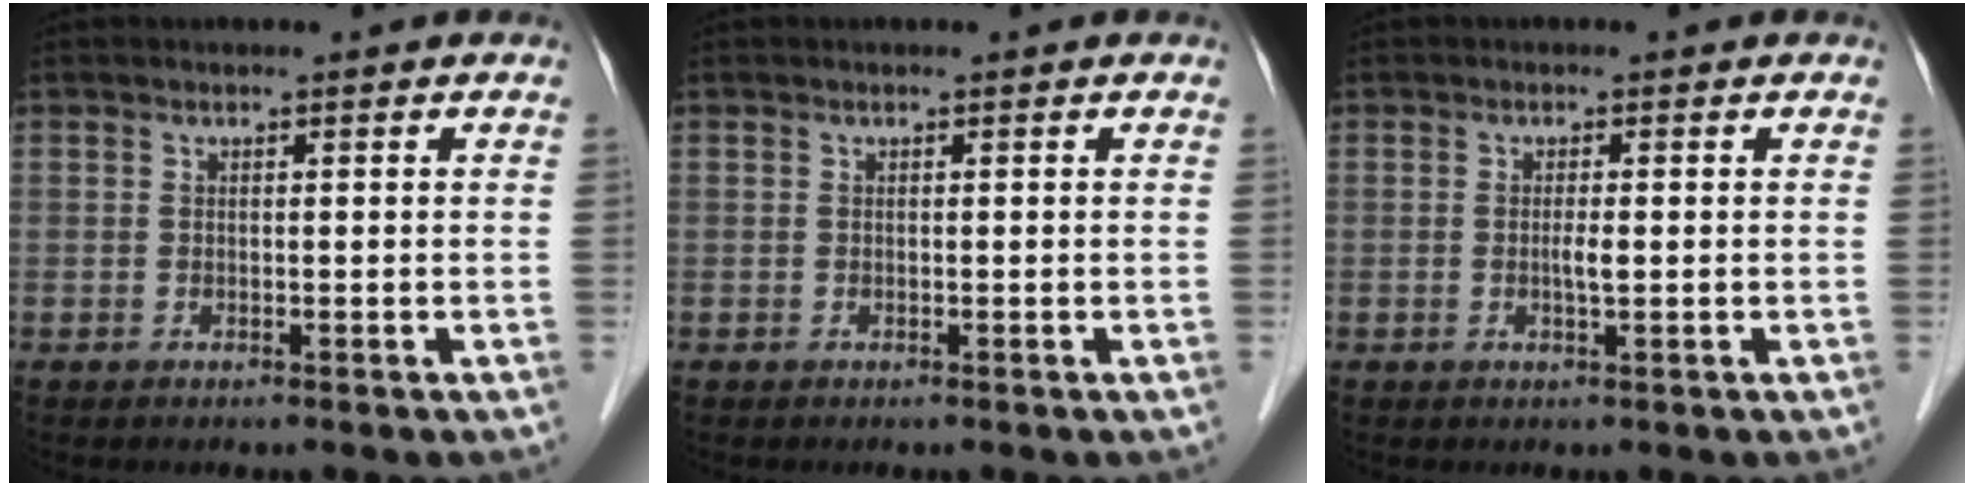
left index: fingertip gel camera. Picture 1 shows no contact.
{"total": 0.0}
{"total": 1.4, "force": [-0.1, 0.1, 1.4], "torque": [-0.027, -0.001, -0.002]}